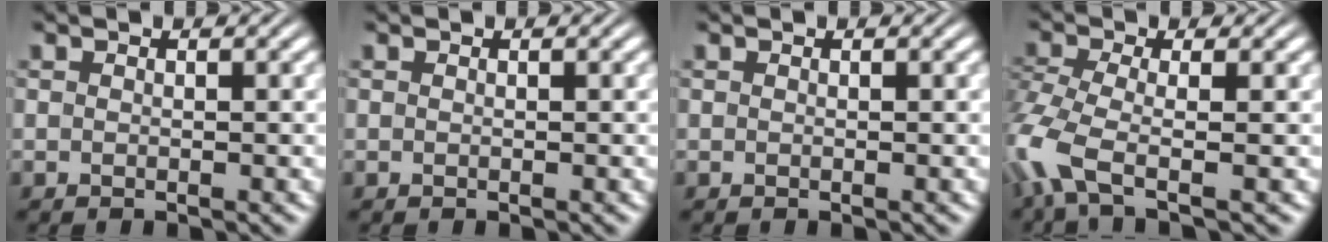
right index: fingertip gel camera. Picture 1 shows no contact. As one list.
[{"total": 0.0}, {"total": 0.0}, {"total": 4.6, "force": [-1.5, 2.2, 3.7], "torque": [-0.118, -0.031, -0.012]}]